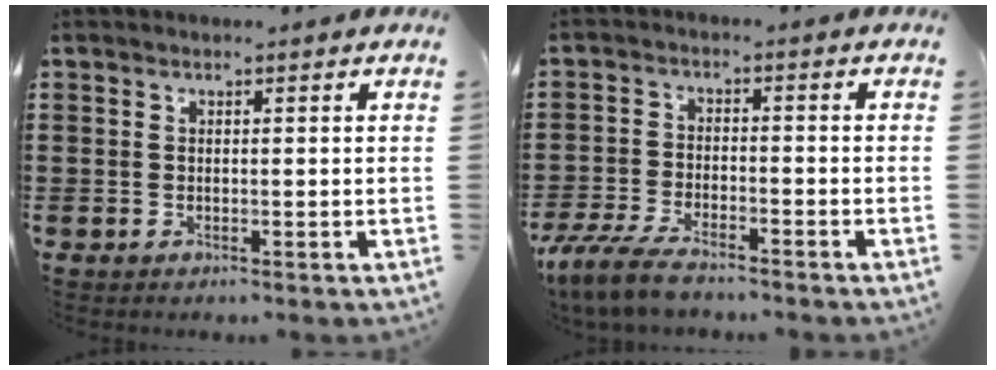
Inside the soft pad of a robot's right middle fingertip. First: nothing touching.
{"total": 5.7, "force": [-4.8, 1.3, 2.8], "torque": [-0.079, -0.004, -0.099]}